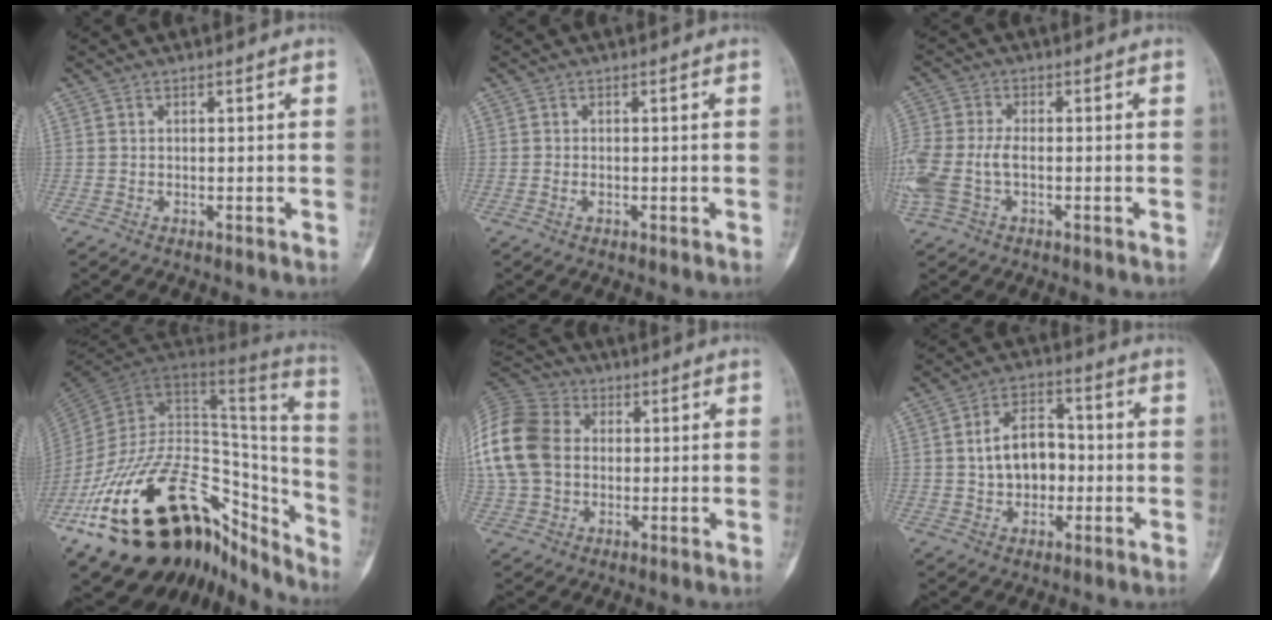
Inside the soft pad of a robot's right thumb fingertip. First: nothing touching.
{"total": 0.8, "force": [-0.3, 0.5, 0.4], "torque": [-0.009, 0.004, -0.007]}
{"total": 11.0, "force": [-2.0, 6.7, 8.5], "torque": [-0.229, 0.013, -0.034]}
{"total": 39.2, "force": [-21.5, 20.0, 26.0], "torque": [-0.380, 0.067, -0.331]}
{"total": 19.0, "force": [1.8, 14.6, 12.0], "torque": [-0.275, 0.028, 0.033]}
{"total": 9.5, "force": [-0.3, 6.6, 6.8], "torque": [-0.083, 0.019, -0.010]}